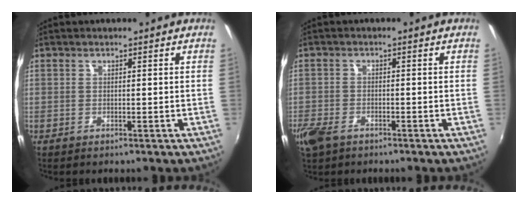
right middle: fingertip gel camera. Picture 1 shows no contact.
{"total": 6.1, "force": [-4.0, 3.3, 3.3], "torque": [-0.088, -0.015, -0.079]}